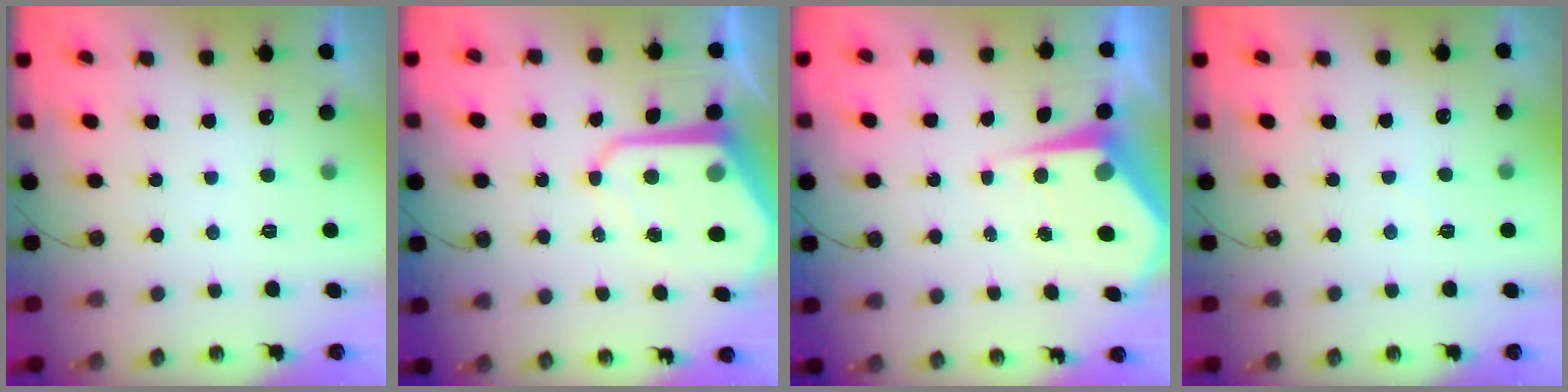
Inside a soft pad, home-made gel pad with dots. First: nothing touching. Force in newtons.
{"total": 12.7, "press": 12.7, "slide": 1.1}
{"total": 6.6, "press": 6.5, "slide": 0.9}
{"total": 2.3, "press": 2.3, "slide": 0.3}